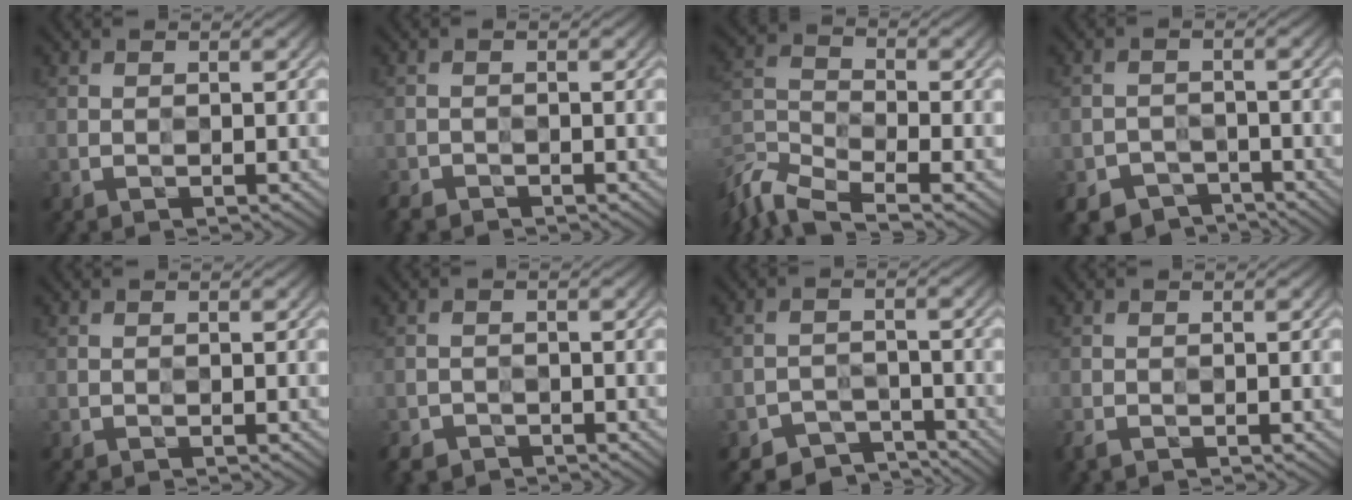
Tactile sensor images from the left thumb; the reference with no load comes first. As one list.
[{"total": 2.5, "force": [-2.1, 1.0, 0.9], "torque": [-0.018, -0.009, -0.041]}, {"total": 9.6, "force": [-6.9, 4.0, 5.3], "torque": [-0.145, -0.013, -0.142]}, {"total": 2.5, "force": [-2.0, 1.1, -1.0], "torque": [0.018, -0.001, -0.040]}, {"total": 0.0}, {"total": 2.7, "force": [-2.3, 1.5, 0.4], "torque": [-0.008, -0.008, -0.047]}, {"total": 3.0, "force": [-2.5, 0.4, -1.6], "torque": [0.032, 0.007, -0.054]}, {"total": 1.3, "force": [-0.9, 0.4, 0.9], "torque": [-0.021, -0.004, -0.019]}]